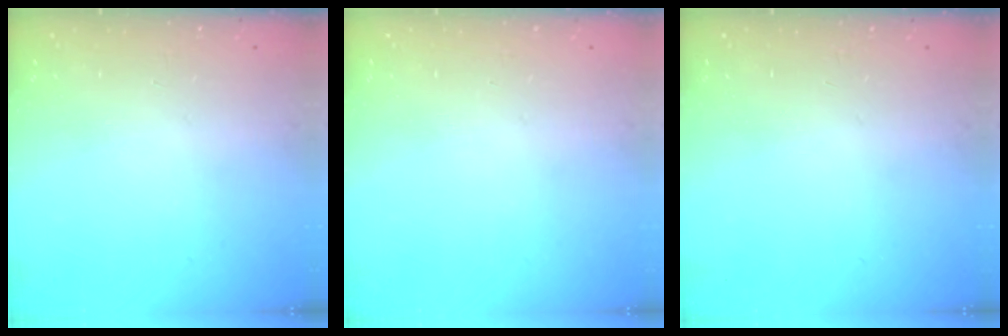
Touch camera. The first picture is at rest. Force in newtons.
{"total": 0.0}
{"total": 0.0}